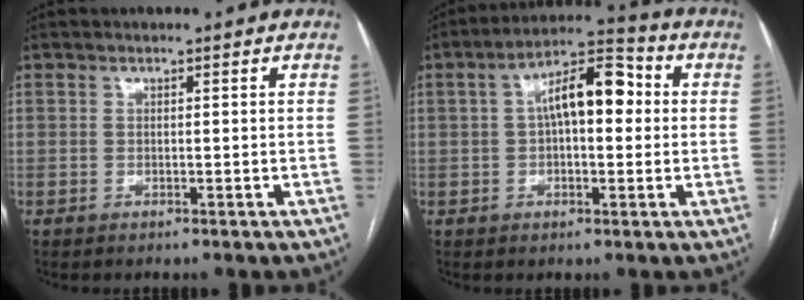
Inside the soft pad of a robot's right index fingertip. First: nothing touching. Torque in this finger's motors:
{"motor_torque": [1.52, 0.14, 0.64, 0.16]}